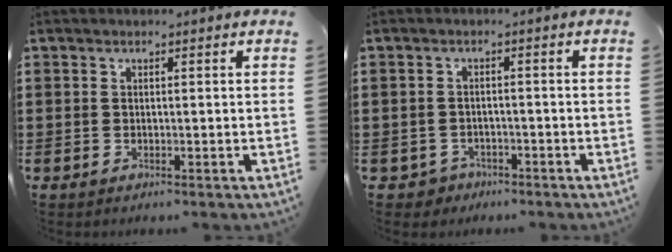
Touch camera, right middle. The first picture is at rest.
{"total": 1.9, "force": [-1.5, 1.0, -0.1], "torque": [-0.008, 0.002, -0.036]}